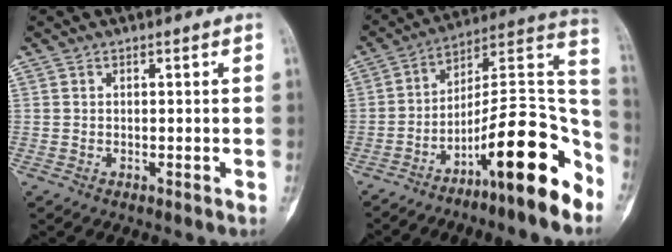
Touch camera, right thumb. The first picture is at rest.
{"total": 18.5, "force": [-10.5, 3.5, 14.8], "torque": [-0.214, 0.099, -0.169]}